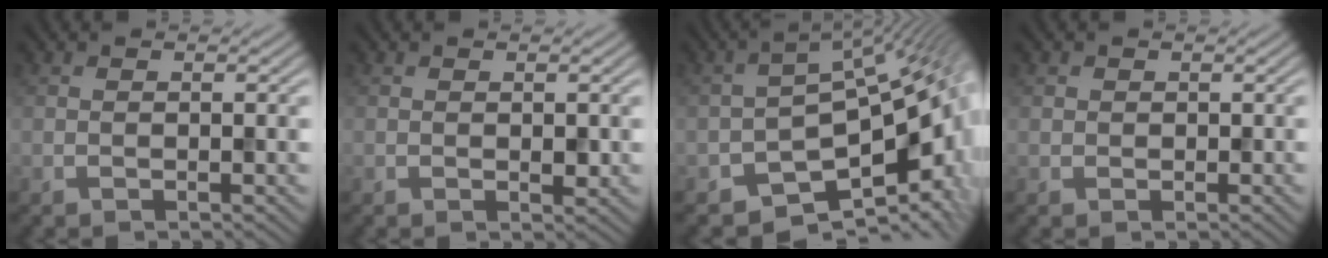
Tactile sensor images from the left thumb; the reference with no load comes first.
{"total": 0.7, "force": [0.1, 0.5, 0.5], "torque": [-0.006, -0.007, 0.004]}
{"total": 11.7, "force": [-6.1, 5.6, 8.3], "torque": [-0.127, -0.015, -0.098]}
{"total": 1.2, "force": [0.3, 0.8, -0.7], "torque": [0.012, -0.006, 0.008]}